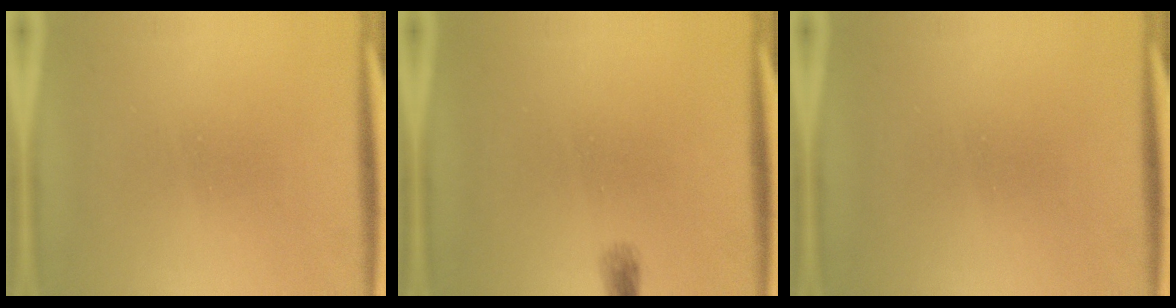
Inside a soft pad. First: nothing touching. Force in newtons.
{"total": 0.6}
{"total": 0.0}